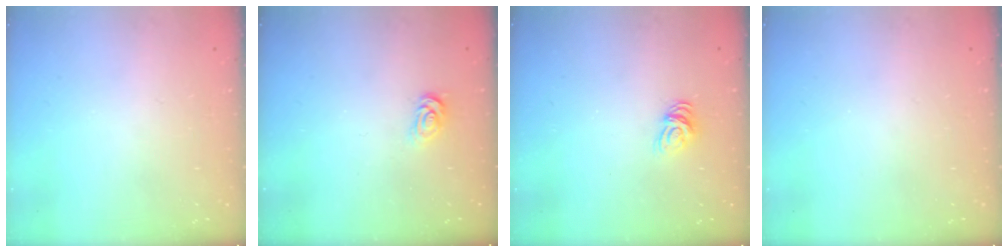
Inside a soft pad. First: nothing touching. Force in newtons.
{"total": 2.0, "press": 2.0, "slide": 0.3}
{"total": 7.3, "press": 7.3, "slide": 0.4}
{"total": 0.0}